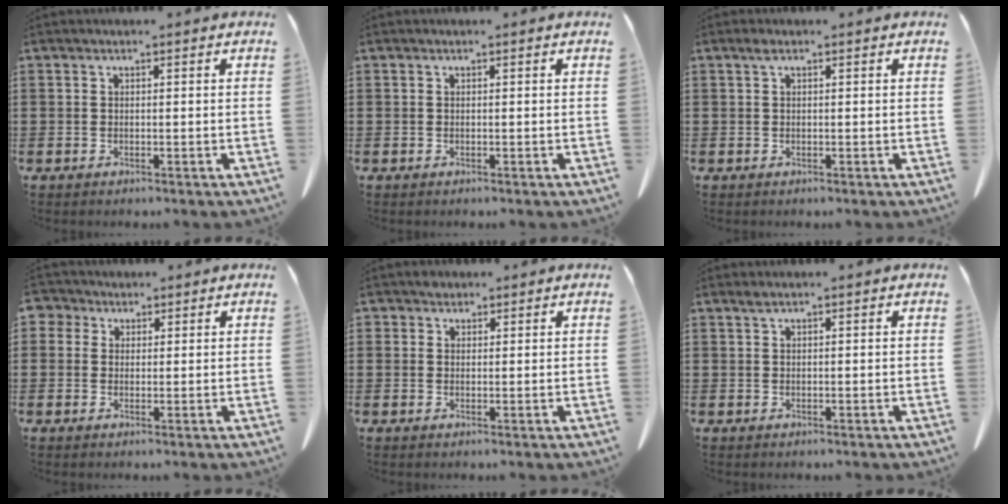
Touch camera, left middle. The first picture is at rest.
{"total": 0.0}
{"total": 0.9, "force": [0.4, 0.2, 0.8], "torque": [-0.018, 0.005, 0.006]}
{"total": 2.6, "force": [1.5, 2.1, 0.5], "torque": [-0.013, 0.008, 0.025]}
{"total": 1.4, "force": [1.1, 0.9, 0.0], "torque": [-0.005, 0.004, 0.021]}
{"total": 0.7, "force": [0.5, 0.0, 0.5], "torque": [-0.011, 0.001, 0.008]}